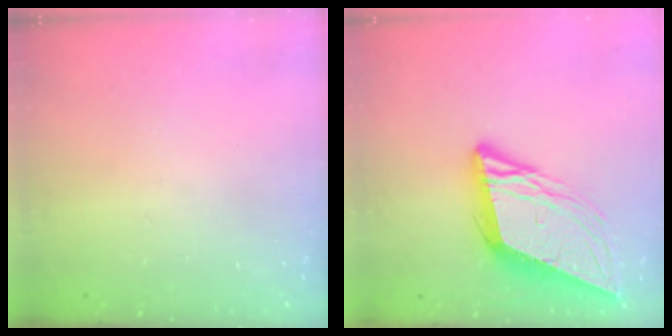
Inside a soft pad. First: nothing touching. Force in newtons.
{"total": 11.6, "press": 11.2, "slide": 2.9}